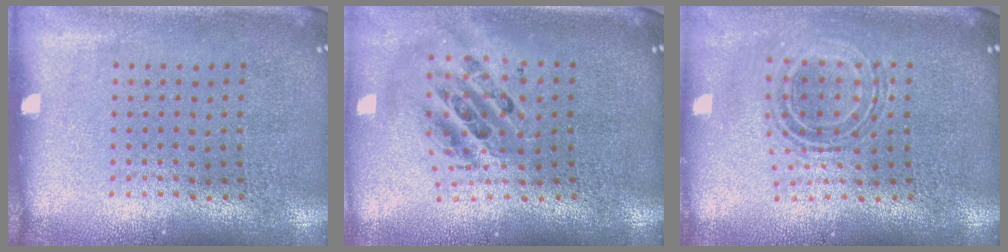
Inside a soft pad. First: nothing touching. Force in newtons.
{"total": 2.2, "press": 1.7, "slide": 1.4}
{"total": 0.7, "press": 0.7, "slide": 0.3}